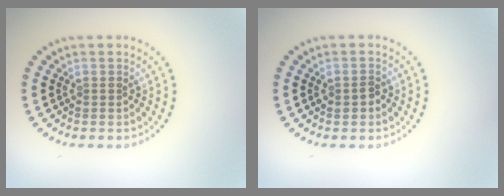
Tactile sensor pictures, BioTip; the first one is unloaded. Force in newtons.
{"total": 1.1, "press": 1.1, "slide": 0.1}